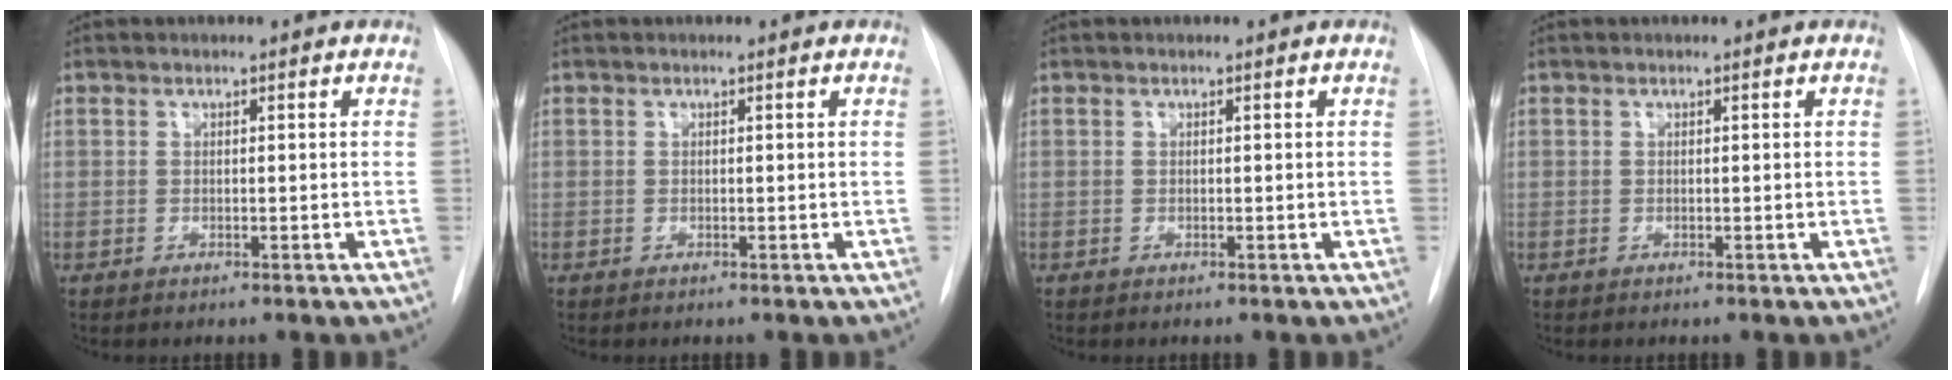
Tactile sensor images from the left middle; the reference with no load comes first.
{"total": 0.0}
{"total": 0.0}
{"total": 0.0}